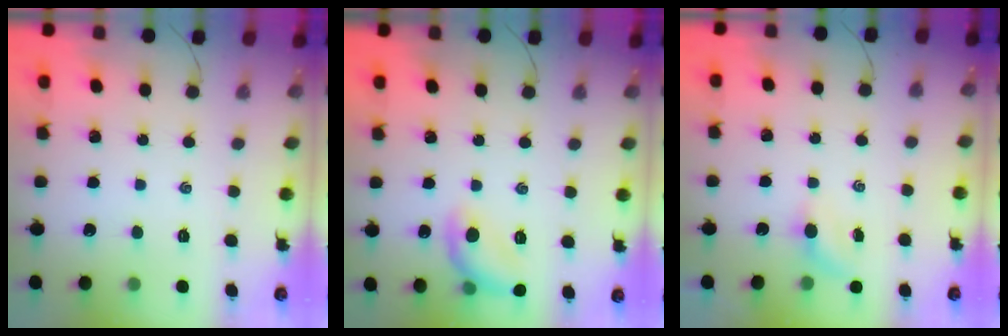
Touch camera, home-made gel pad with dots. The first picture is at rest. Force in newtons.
{"total": 10.7, "press": 10.7, "slide": 0.5}
{"total": 3.1, "press": 2.9, "slide": 1.1}